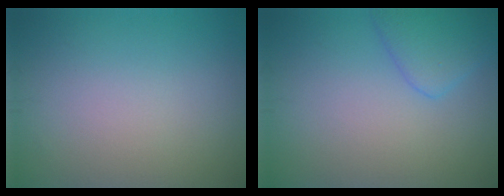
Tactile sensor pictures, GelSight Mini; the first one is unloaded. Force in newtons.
{"total": 2.9, "press": 2.9, "slide": 0.2}